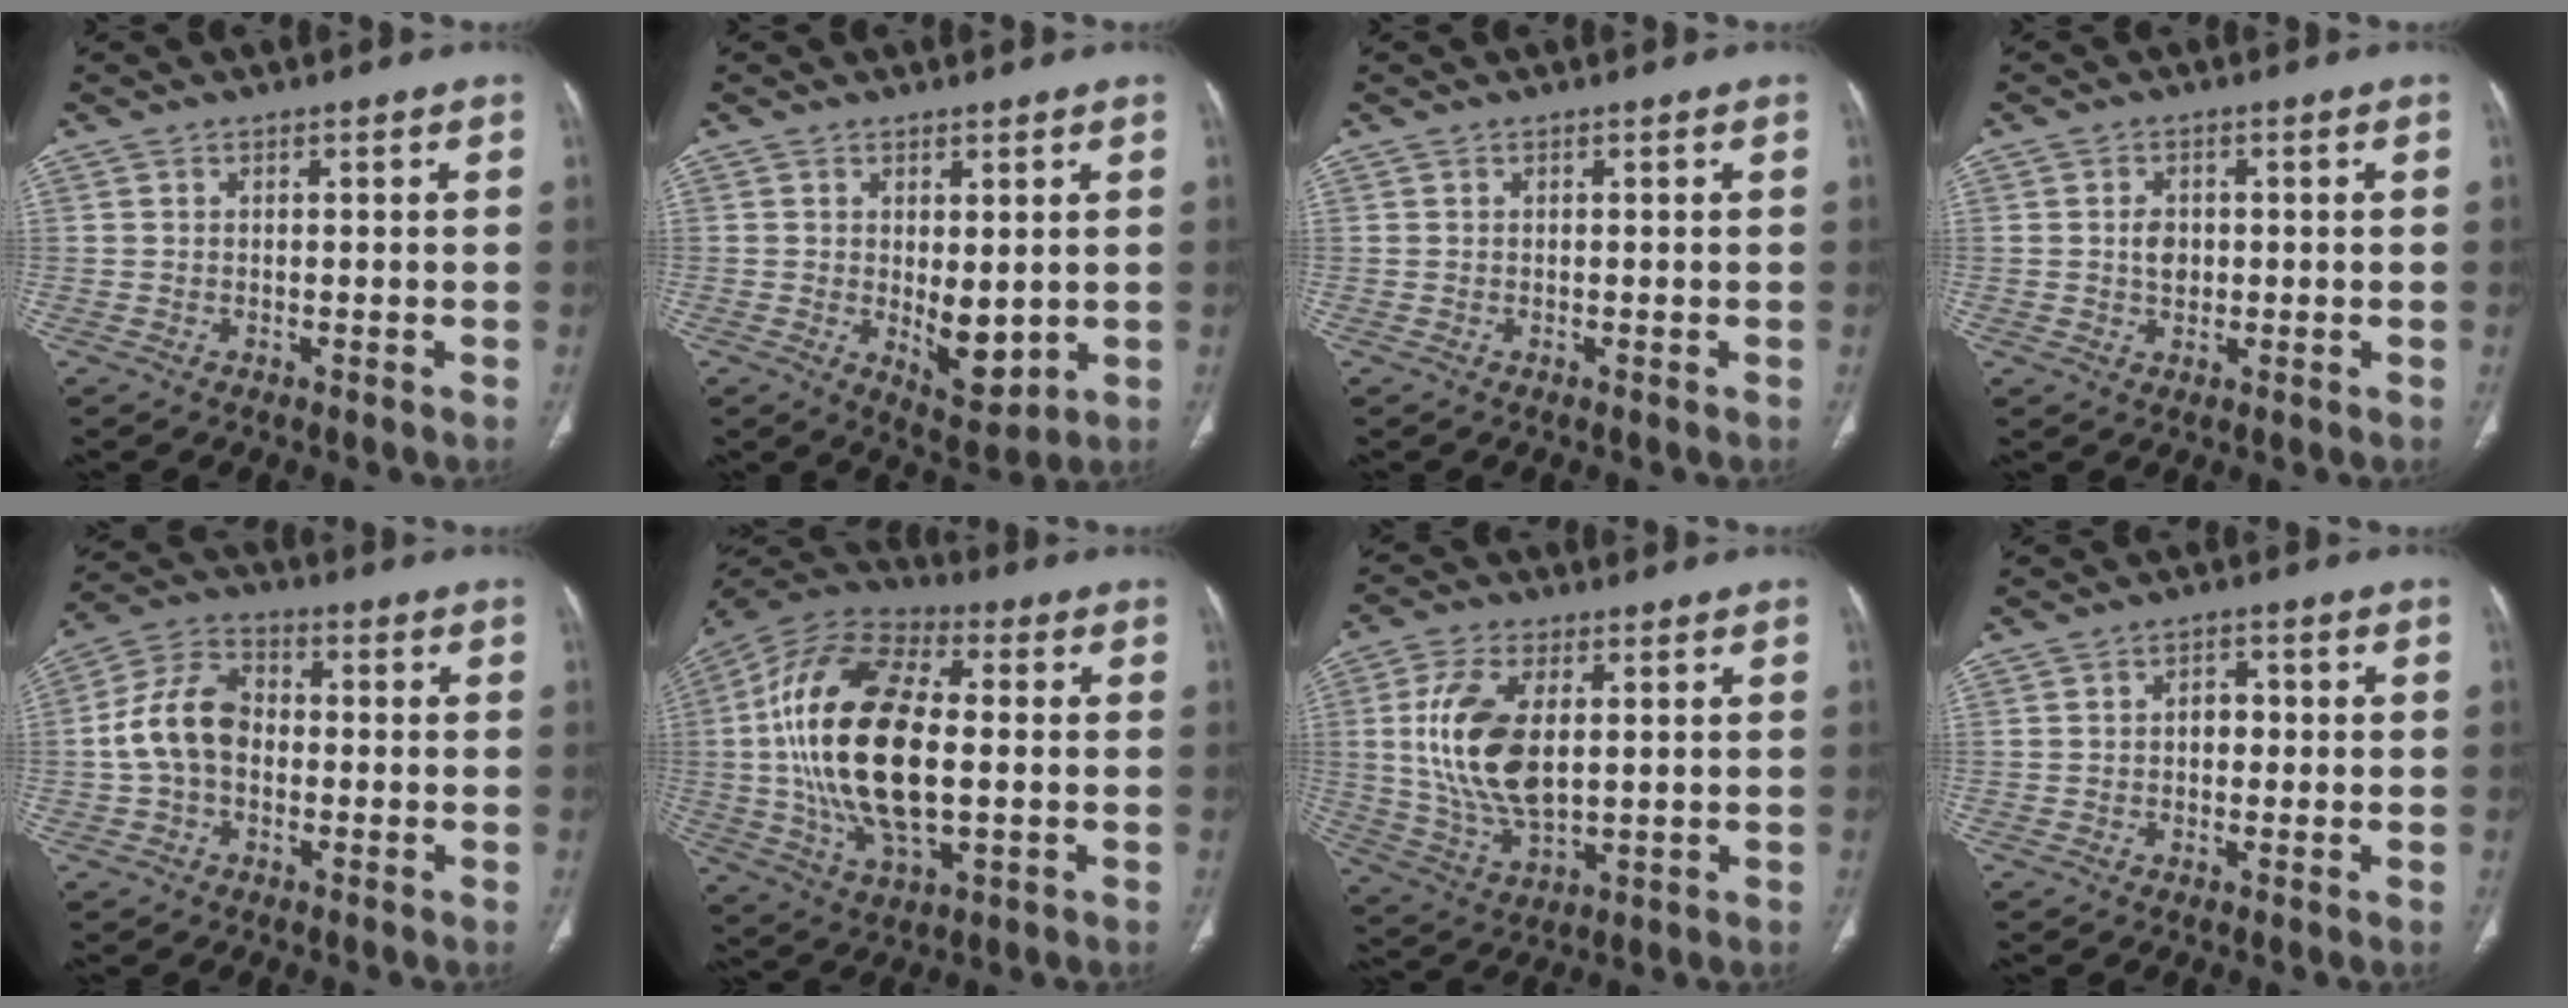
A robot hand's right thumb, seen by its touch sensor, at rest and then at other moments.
{"total": 6.7, "force": [-0.2, 3.3, 5.9], "torque": [-0.070, -0.019, 0.014]}
{"total": 0.0}
{"total": 3.2, "force": [0.1, 2.4, 2.1], "torque": [-0.029, 0.003, 0.002]}
{"total": 10.2, "force": [-0.9, 7.1, 7.3], "torque": [-0.133, 0.033, -0.029]}
{"total": 25.3, "force": [0.0, 12.3, 22.0], "torque": [-0.441, 0.007, -0.002]}
{"total": 15.1, "force": [2.2, 7.8, 12.7], "torque": [-0.258, -0.011, 0.049]}
{"total": 3.0, "force": [0.0, 2.2, 2.1], "torque": [-0.022, 0.010, -0.003]}